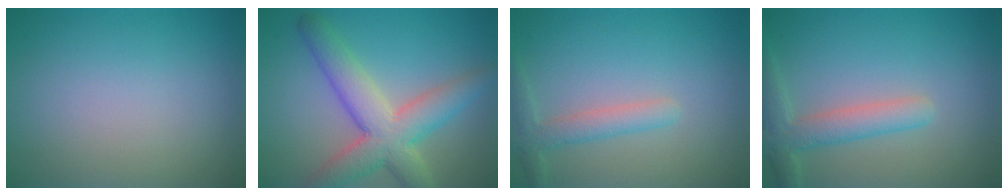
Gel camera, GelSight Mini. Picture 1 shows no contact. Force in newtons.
{"total": 7.0, "press": 7.0, "slide": 0.6}
{"total": 2.4, "press": 2.4, "slide": 0.1}
{"total": 3.5, "press": 3.5, "slide": 0.3}